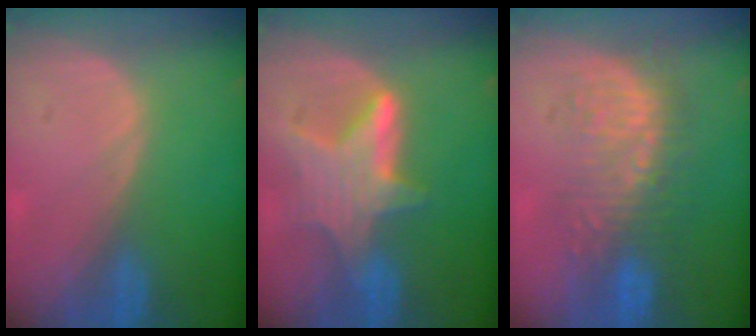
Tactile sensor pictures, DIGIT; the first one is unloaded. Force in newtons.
{"total": 6.8, "press": 6.6, "slide": 1.7}
{"total": 8.9, "press": 8.6, "slide": 2.0}